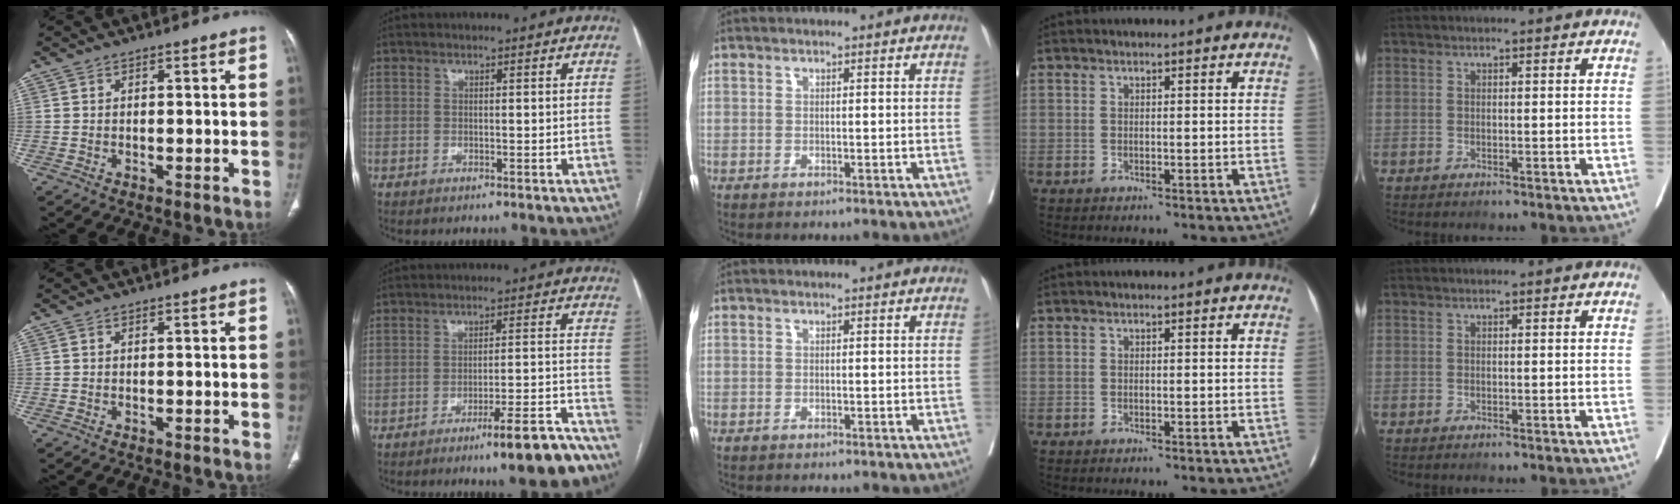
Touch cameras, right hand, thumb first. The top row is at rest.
{"index": {"total": 10.1, "force": [-7.8, 0.8, 6.4], "torque": [-0.070, 0.018, -0.115]}}